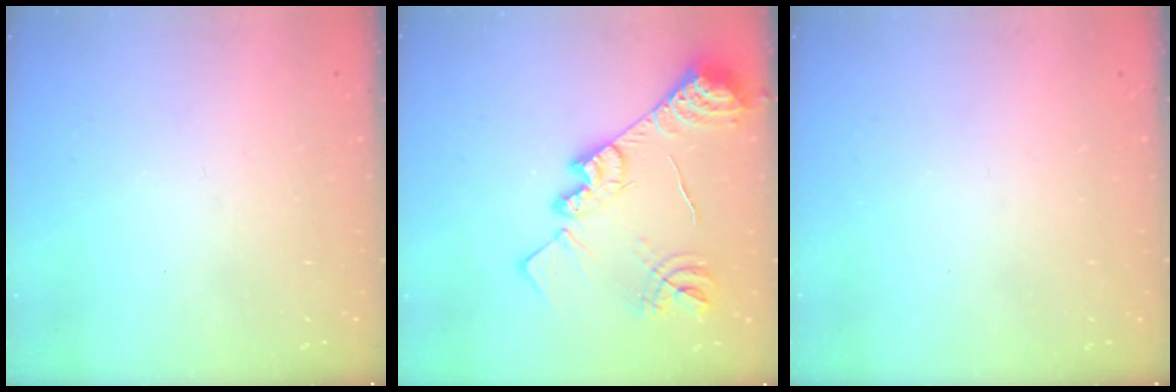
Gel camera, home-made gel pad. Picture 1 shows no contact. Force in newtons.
{"total": 20.4, "press": 20.4, "slide": 1.3}
{"total": 0.0}